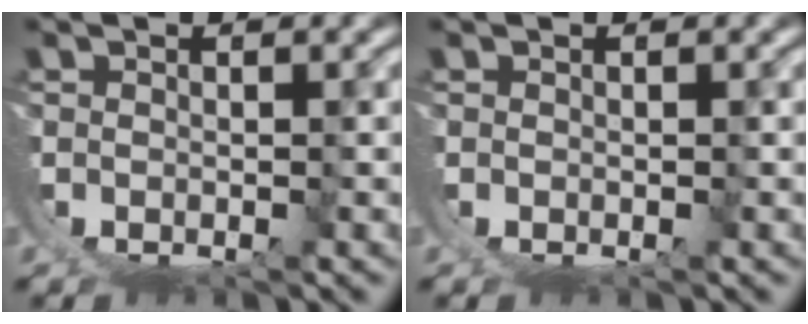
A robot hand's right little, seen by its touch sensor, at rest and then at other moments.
{"total": 0.0}